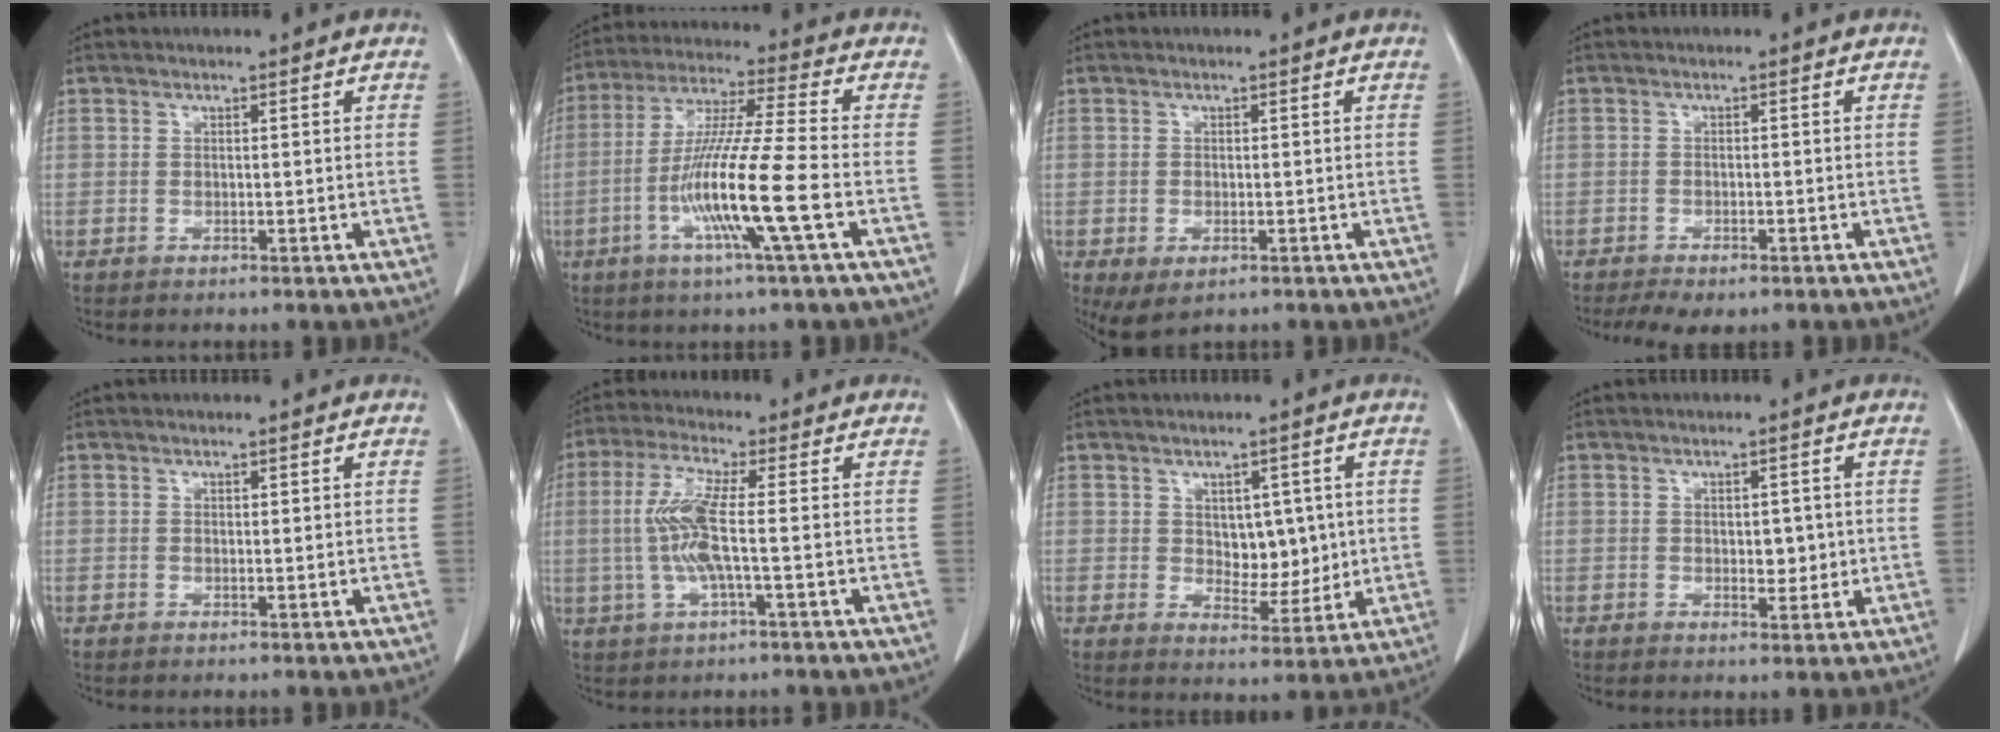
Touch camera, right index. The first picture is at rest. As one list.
[{"total": 13.9, "force": [-4.2, -1.1, 13.2], "torque": [-0.260, -0.014, -0.086]}, {"total": 3.9, "force": [-1.7, 2.1, 2.8], "torque": [-0.051, -0.010, -0.015]}, {"total": 5.3, "force": [-3.9, 2.1, 2.9], "torque": [-0.041, -0.009, -0.055]}, {"total": 0.0}, {"total": 7.9, "force": [-0.2, 1.0, 7.9], "torque": [-0.173, 0.005, -0.009]}, {"total": 6.2, "force": [1.0, 3.9, 4.7], "torque": [-0.061, 0.000, 0.028]}, {"total": 3.1, "force": [0.1, 1.8, 2.6], "torque": [-0.031, -0.002, 0.006]}]